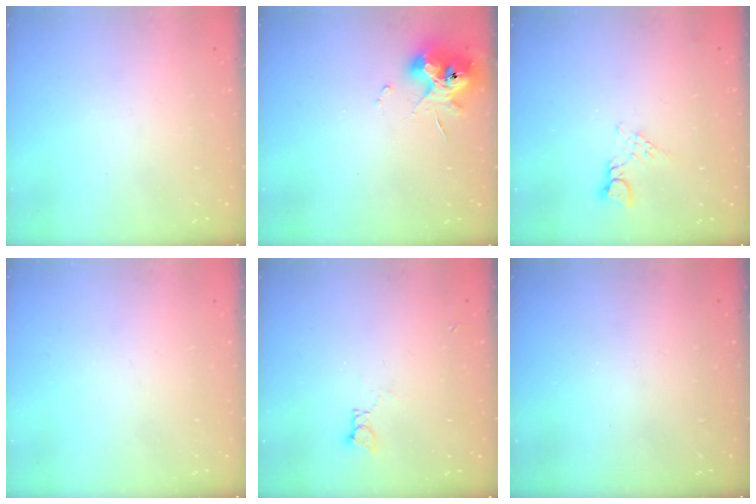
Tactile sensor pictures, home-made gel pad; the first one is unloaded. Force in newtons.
{"total": 10.2, "press": 10.1, "slide": 0.9}
{"total": 4.0, "press": 4.0, "slide": 0.5}
{"total": 0.0}
{"total": 2.2, "press": 2.2, "slide": 0.3}
{"total": 0.0}